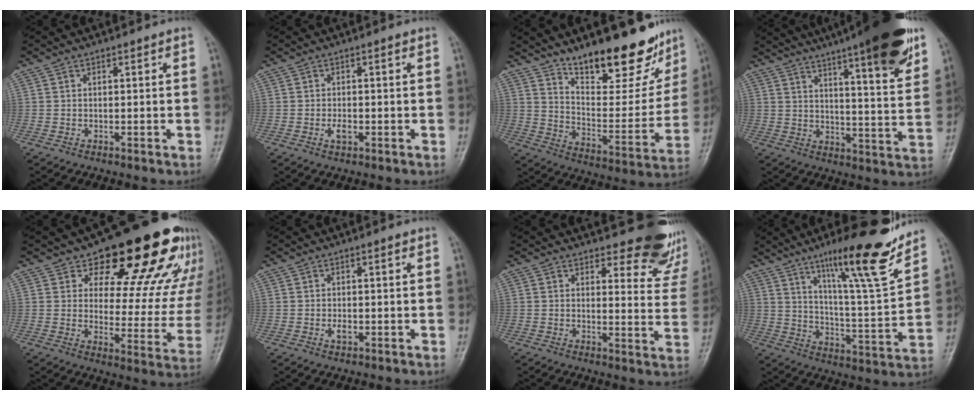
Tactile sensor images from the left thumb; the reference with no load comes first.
{"total": 2.3, "force": [-0.6, 1.2, 1.9], "torque": [-0.031, 0.001, -0.010]}
{"total": 20.1, "force": [14.9, 7.1, 11.4], "torque": [-0.116, -0.100, 0.234]}
{"total": 22.0, "force": [14.7, 3.5, 15.9], "torque": [-0.213, -0.048, 0.202]}
{"total": 22.3, "force": [15.2, 10.3, 12.7], "torque": [-0.107, -0.078, 0.192]}
{"total": 2.0, "force": [-0.3, 1.1, 1.7], "torque": [-0.025, 0.000, -0.004]}
{"total": 13.0, "force": [10.9, 5.1, 4.9], "torque": [-0.011, -0.086, 0.106]}
{"total": 19.7, "force": [13.6, 2.6, 14.0], "torque": [-0.186, -0.080, 0.216]}